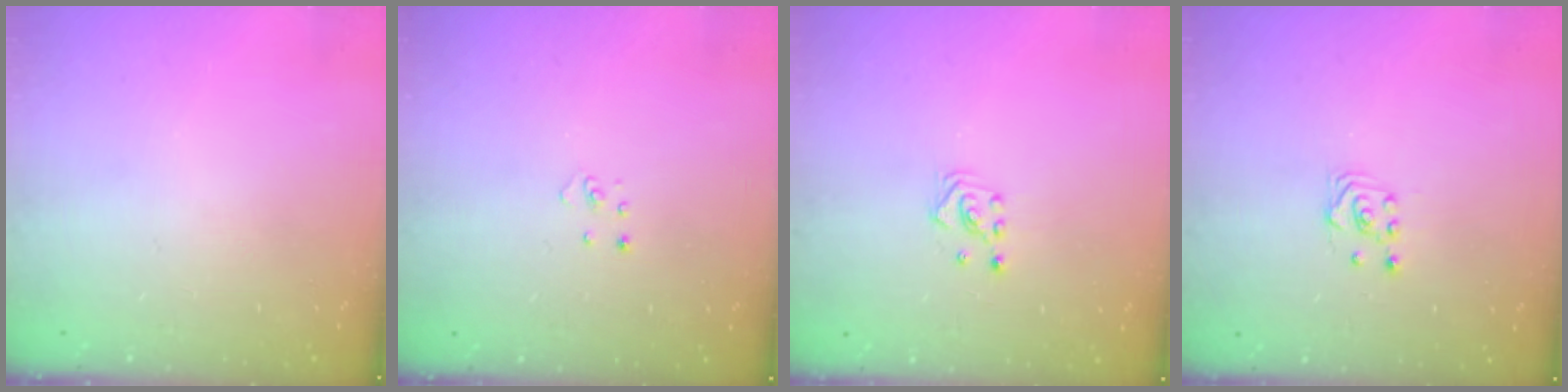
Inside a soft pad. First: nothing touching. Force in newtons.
{"total": 2.2, "press": 2.2, "slide": 0.2}
{"total": 2.6, "press": 2.6, "slide": 0.3}
{"total": 2.9, "press": 2.6, "slide": 1.4}